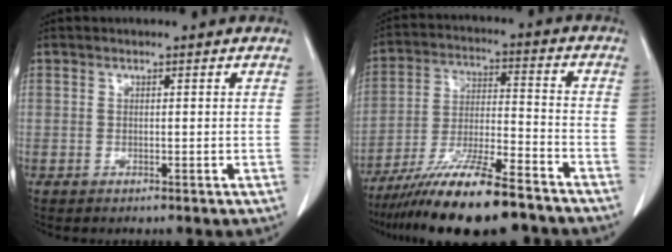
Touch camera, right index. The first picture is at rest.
{"total": 16.7, "force": [-13.3, 1.8, 10.0], "torque": [-0.186, -0.022, -0.229]}